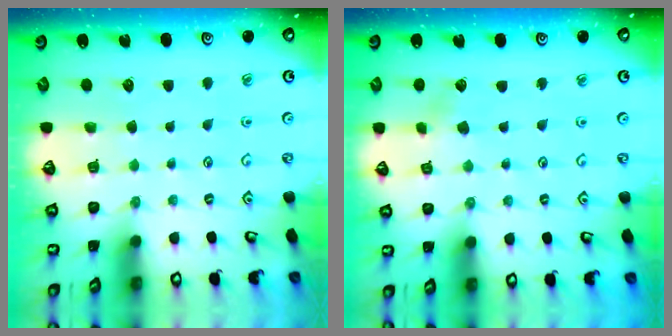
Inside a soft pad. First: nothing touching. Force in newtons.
{"total": 2.4, "press": 2.3, "slide": 0.4}